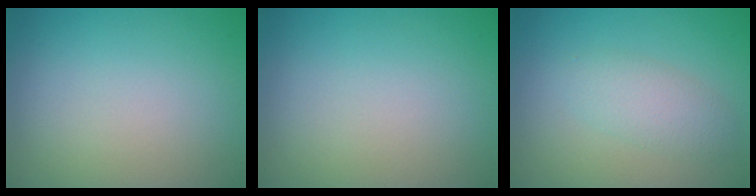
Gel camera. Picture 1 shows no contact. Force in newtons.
{"total": 0.0}
{"total": 2.4, "press": 2.4, "slide": 0.1}